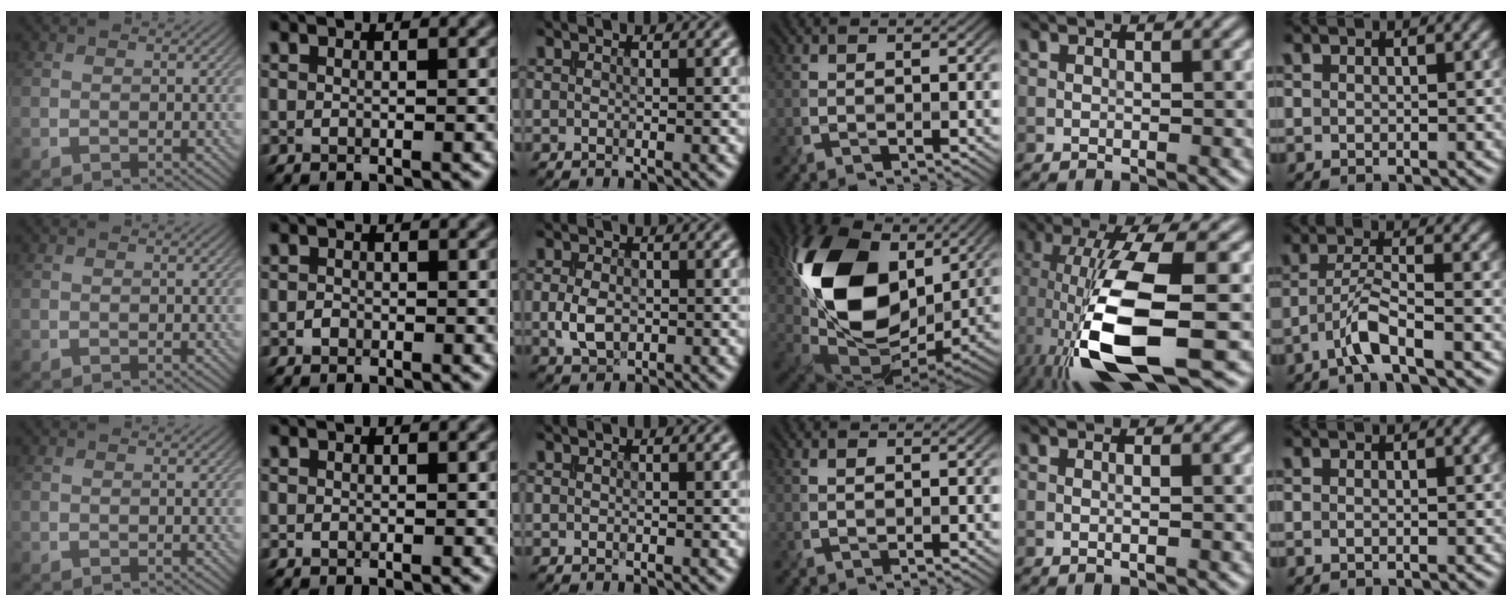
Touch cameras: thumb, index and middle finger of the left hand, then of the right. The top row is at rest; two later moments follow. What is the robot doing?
{"motion": "extract", "object": "drawer"}